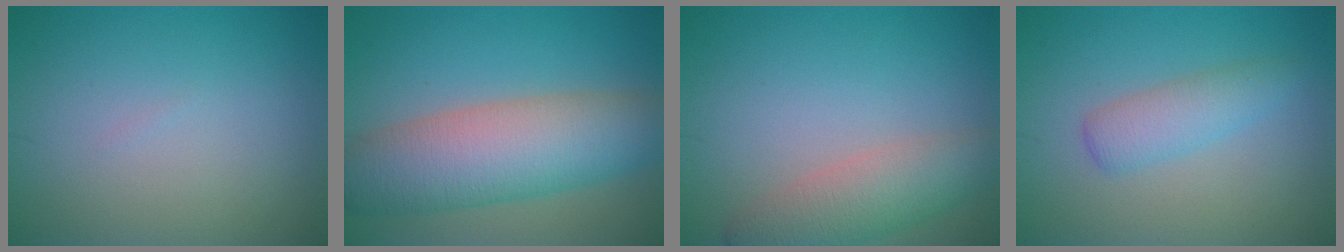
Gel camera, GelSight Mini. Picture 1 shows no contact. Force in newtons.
{"total": 9.1, "press": 9.1, "slide": 0.2}
{"total": 4.4, "press": 4.4, "slide": 0.4}
{"total": 2.8, "press": 2.8, "slide": 0.0}